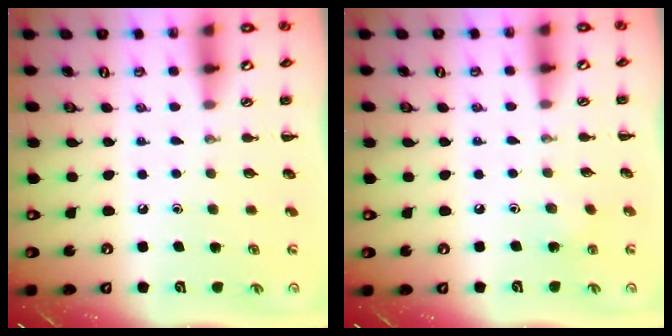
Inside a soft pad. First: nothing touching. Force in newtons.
{"total": 3.8, "press": 3.7, "slide": 1.0}